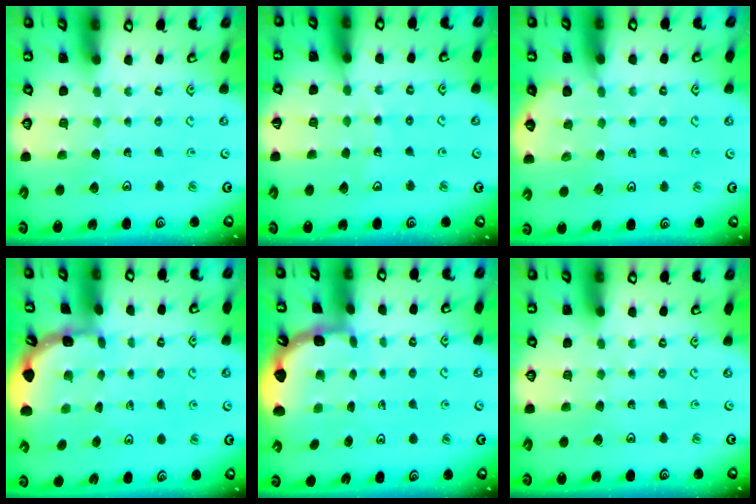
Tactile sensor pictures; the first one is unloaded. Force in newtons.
{"total": 6.2, "press": 6.2, "slide": 0.8}
{"total": 4.3, "press": 4.2, "slide": 0.7}
{"total": 1.7, "press": 1.6, "slide": 0.1}
{"total": 1.9, "press": 1.9, "slide": 0.2}
{"total": 0.0}